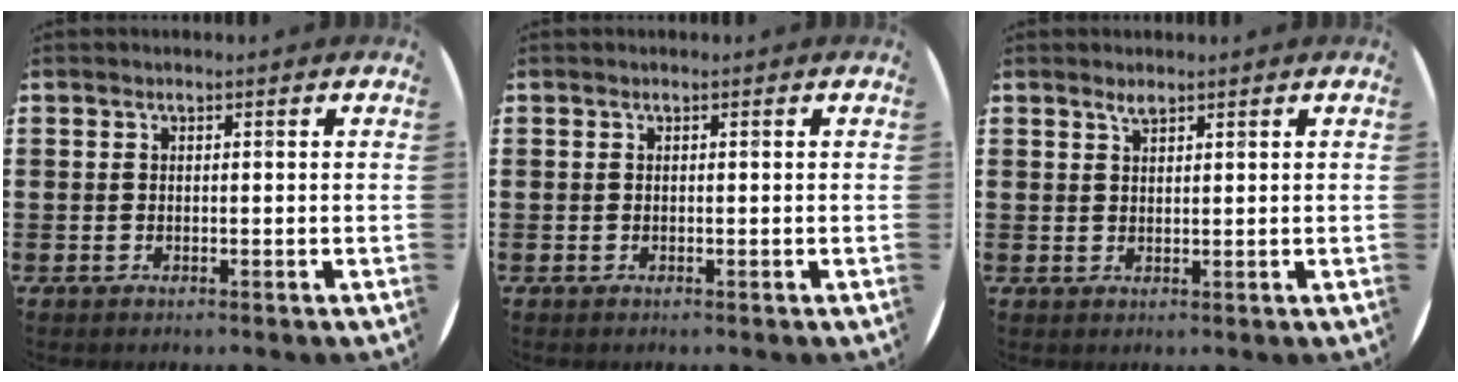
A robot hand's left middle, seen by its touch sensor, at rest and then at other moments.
{"total": 0.0}
{"total": 1.3, "force": [1.2, 0.2, 0.4], "torque": [-0.009, 0.001, 0.021]}